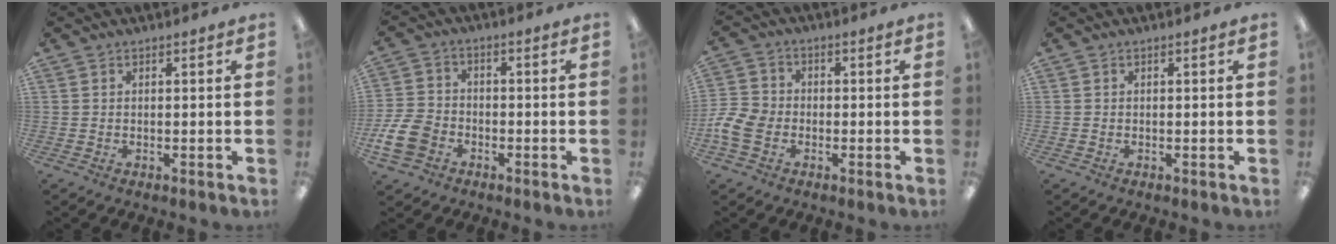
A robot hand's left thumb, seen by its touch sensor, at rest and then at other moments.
{"total": 8.4, "force": [-3.8, 6.1, 4.4], "torque": [-0.105, 0.019, -0.069]}
{"total": 7.0, "force": [-2.4, 5.4, 3.7], "torque": [-0.085, 0.013, -0.043]}
{"total": 0.0}